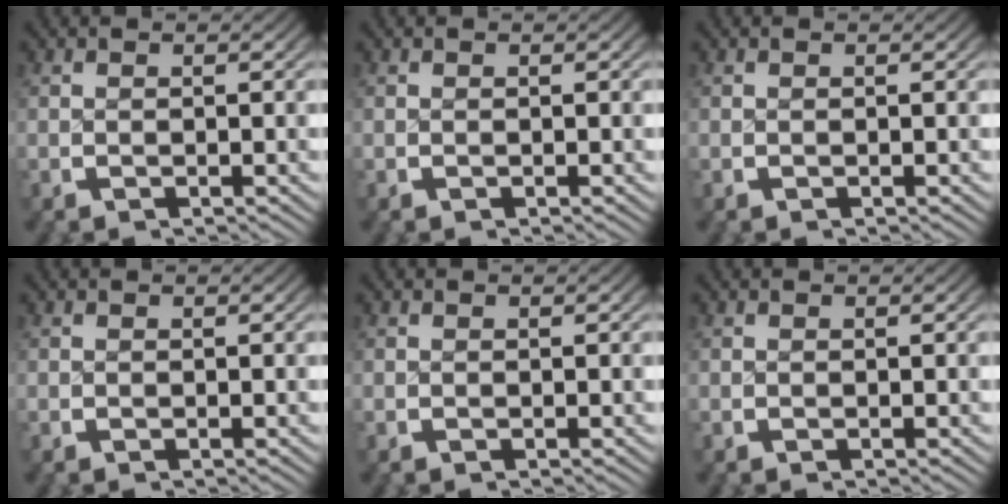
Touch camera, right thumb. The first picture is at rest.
{"total": 0.0}
{"total": 0.0}
{"total": 0.0}
{"total": 0.0}
{"total": 0.0}